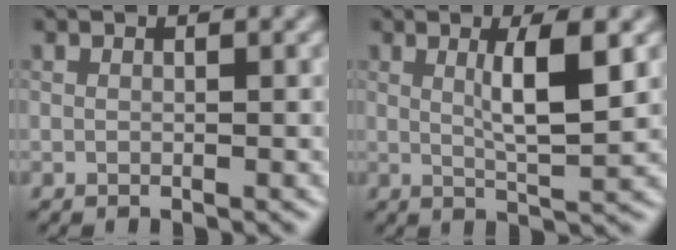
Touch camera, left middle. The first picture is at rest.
{"total": 4.4, "force": [1.1, 0.7, 4.2], "torque": [-0.069, -0.002, 0.020]}